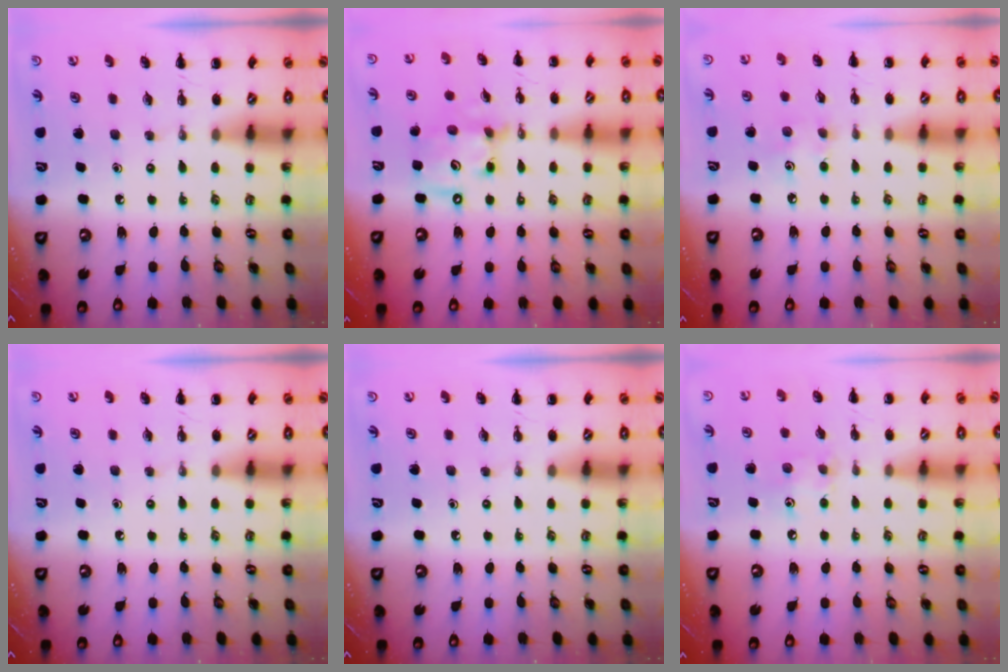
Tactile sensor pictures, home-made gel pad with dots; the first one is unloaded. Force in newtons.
{"total": 12.6, "press": 12.3, "slide": 2.6}
{"total": 4.0, "press": 3.9, "slide": 1.0}
{"total": 0.0}
{"total": 0.0}
{"total": 7.0, "press": 6.8, "slide": 1.5}